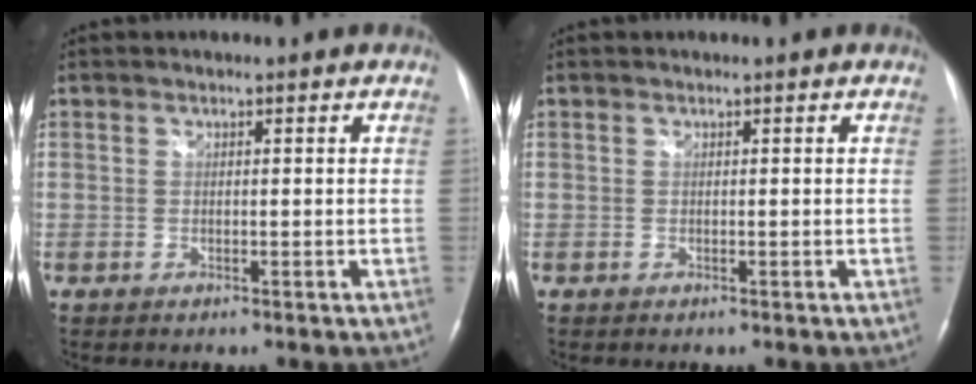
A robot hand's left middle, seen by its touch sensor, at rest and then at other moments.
{"total": 0.0}